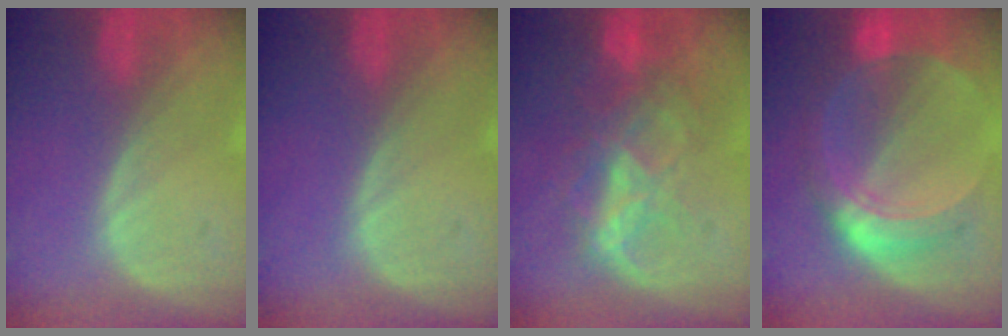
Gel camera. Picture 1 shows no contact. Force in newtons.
{"total": 0.0}
{"total": 8.6, "press": 7.5, "slide": 4.2}
{"total": 8.4, "press": 8.3, "slide": 0.7}